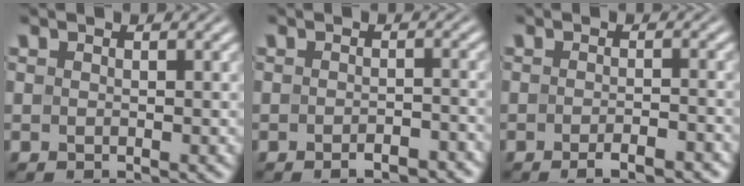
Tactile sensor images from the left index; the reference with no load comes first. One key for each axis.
{"total": 2.6, "fx": -1.9, "fy": 0.8, "fz": 1.6, "tx": -0.020, "ty": 0.004, "tz": -0.025}
{"total": 3.3, "fx": -2.1, "fy": 0.8, "fz": 2.3, "tx": -0.032, "ty": 0.001, "tz": -0.032}